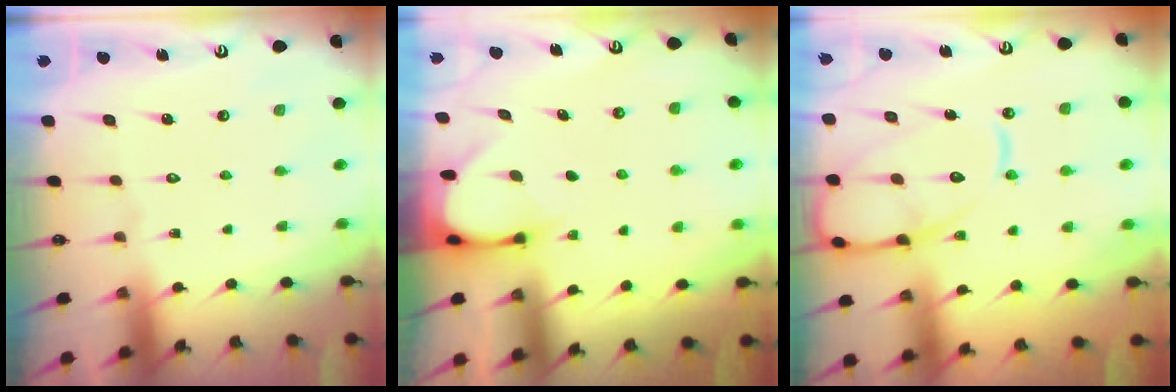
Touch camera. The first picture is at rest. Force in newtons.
{"total": 3.5, "press": 3.5, "slide": 0.3}
{"total": 15.0, "press": 14.9, "slide": 1.5}